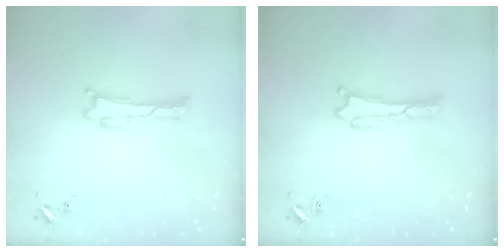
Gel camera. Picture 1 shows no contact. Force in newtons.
{"total": 0.9, "press": 0.9, "slide": 0.0}